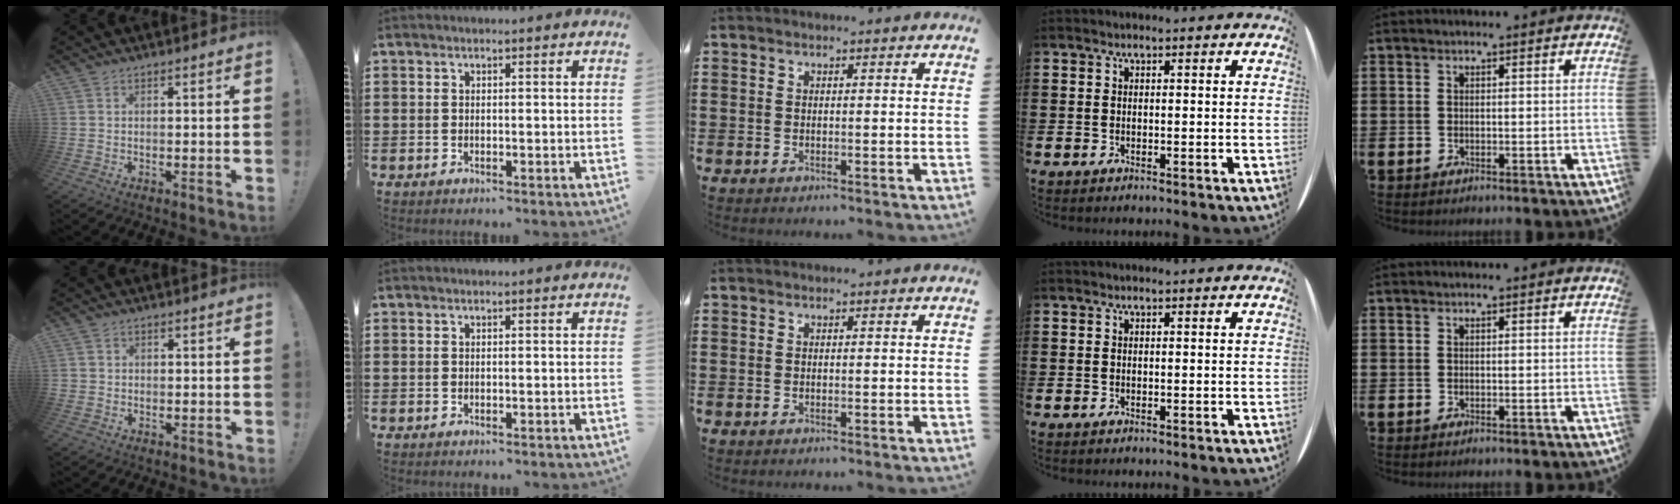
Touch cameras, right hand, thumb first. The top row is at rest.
{"thumb": {"total": 1.4, "force": [-0.1, 1.4, 0.2], "torque": [-0.008, 0.006, 0.000]}}